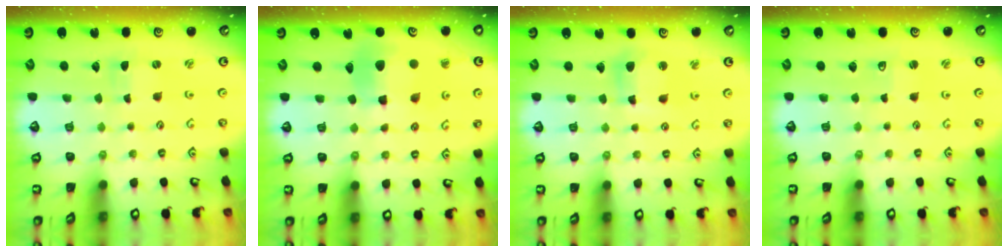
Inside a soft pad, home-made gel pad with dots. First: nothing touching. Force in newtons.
{"total": 11.8, "press": 11.7, "slide": 1.7}
{"total": 8.6, "press": 8.5, "slide": 1.2}
{"total": 2.1, "press": 2.0, "slide": 0.4}